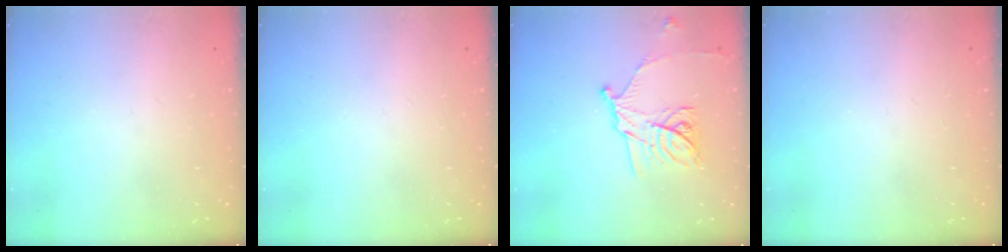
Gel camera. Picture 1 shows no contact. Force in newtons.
{"total": 0.0}
{"total": 13.5, "press": 13.5, "slide": 0.1}
{"total": 0.0}